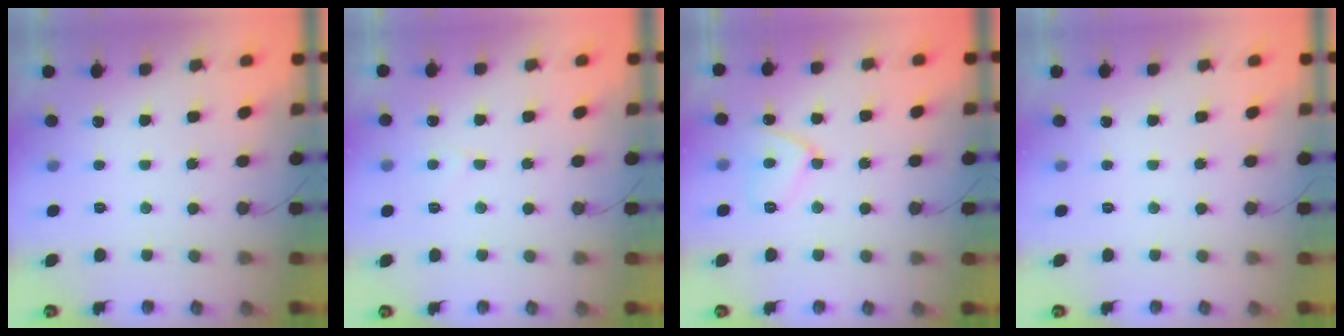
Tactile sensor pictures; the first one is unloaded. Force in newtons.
{"total": 2.7, "press": 2.7, "slide": 0.2}
{"total": 9.1, "press": 9.1, "slide": 0.8}
{"total": 0.0}